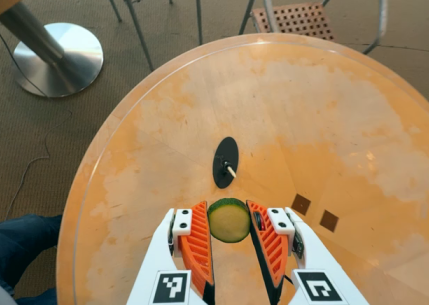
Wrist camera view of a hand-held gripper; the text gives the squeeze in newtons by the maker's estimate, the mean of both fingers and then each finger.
{"total": 7.7, "left": 7.6, "right": 7.9}